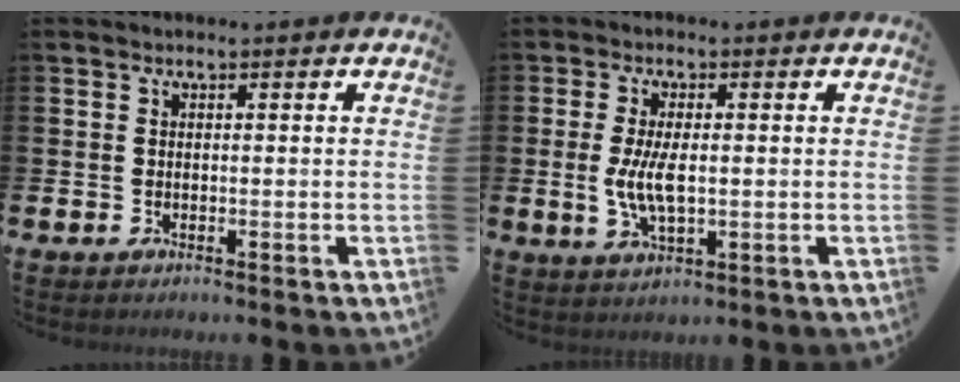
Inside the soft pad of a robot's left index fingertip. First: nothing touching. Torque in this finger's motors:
{"motor_torque": [1.35, -0.02, 0.26, 0.21]}